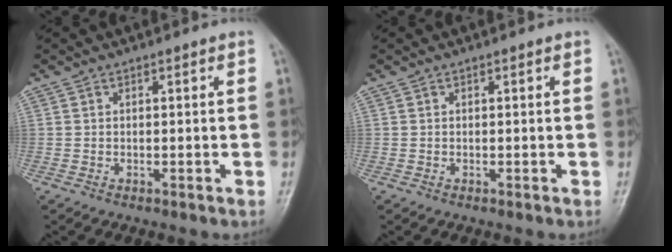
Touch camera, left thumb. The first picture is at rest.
{"total": 0.0}